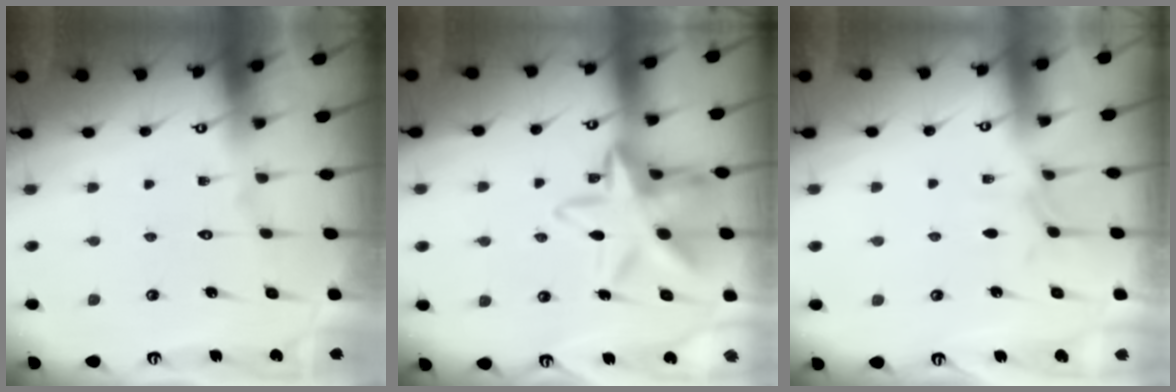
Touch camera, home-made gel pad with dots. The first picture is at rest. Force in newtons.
{"total": 16.5, "press": 16.4, "slide": 1.4}
{"total": 4.0, "press": 3.9, "slide": 0.7}